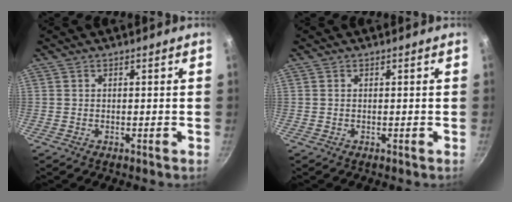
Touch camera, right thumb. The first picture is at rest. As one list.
[{"total": 0.0}]